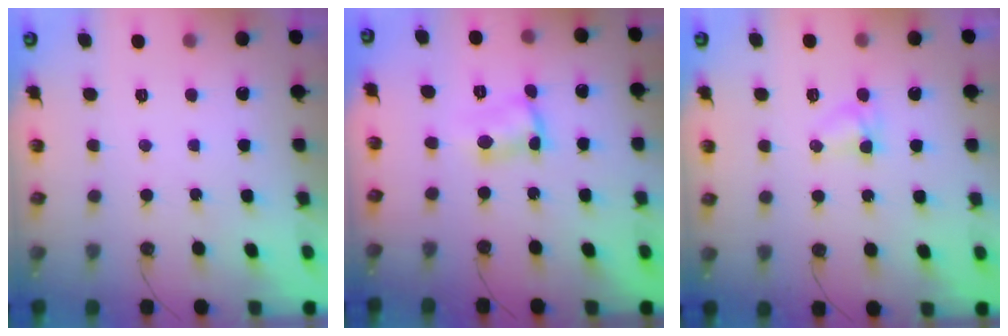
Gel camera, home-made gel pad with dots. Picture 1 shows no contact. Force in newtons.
{"total": 3.8, "press": 3.8, "slide": 0.2}
{"total": 5.3, "press": 3.8, "slide": 3.7}